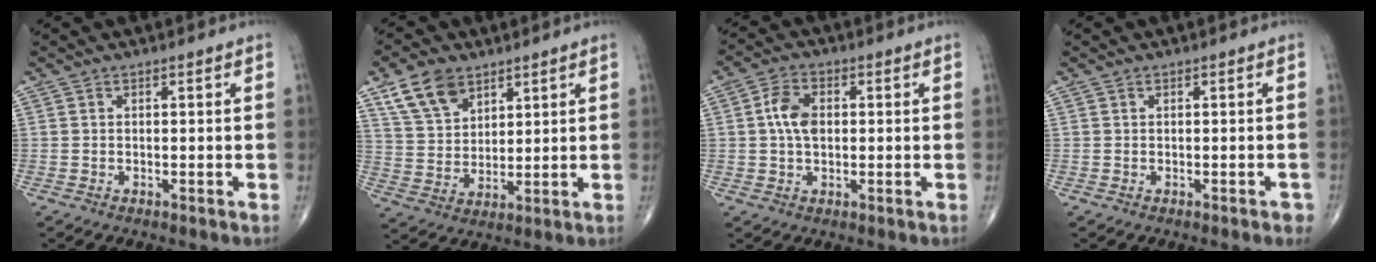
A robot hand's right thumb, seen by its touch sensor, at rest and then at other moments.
{"total": 9.8, "force": [6.0, 6.1, 4.9], "torque": [-0.075, -0.025, 0.122]}
{"total": 5.8, "force": [0.6, 3.7, 4.4], "torque": [-0.081, 0.008, 0.005]}
{"total": 1.2, "force": [-0.5, 0.5, 1.0], "torque": [-0.009, 0.003, -0.005]}